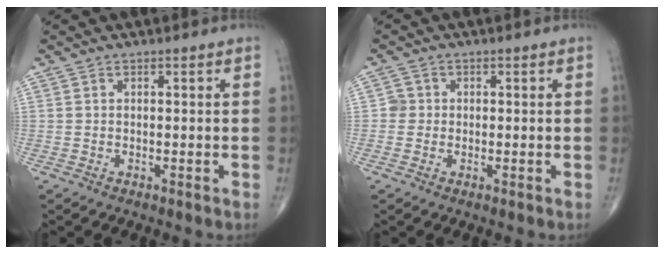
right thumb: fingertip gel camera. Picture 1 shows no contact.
{"total": 1.8, "force": [-0.1, 1.8, 0.3], "torque": [0.007, 0.006, -0.006]}